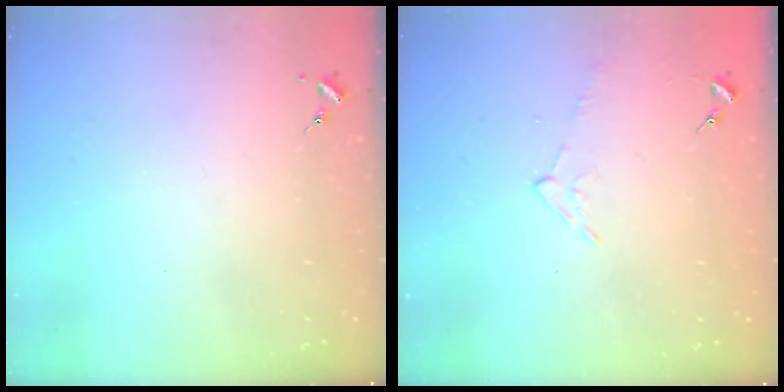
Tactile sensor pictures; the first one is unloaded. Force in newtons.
{"total": 4.7, "press": 4.7, "slide": 0.5}